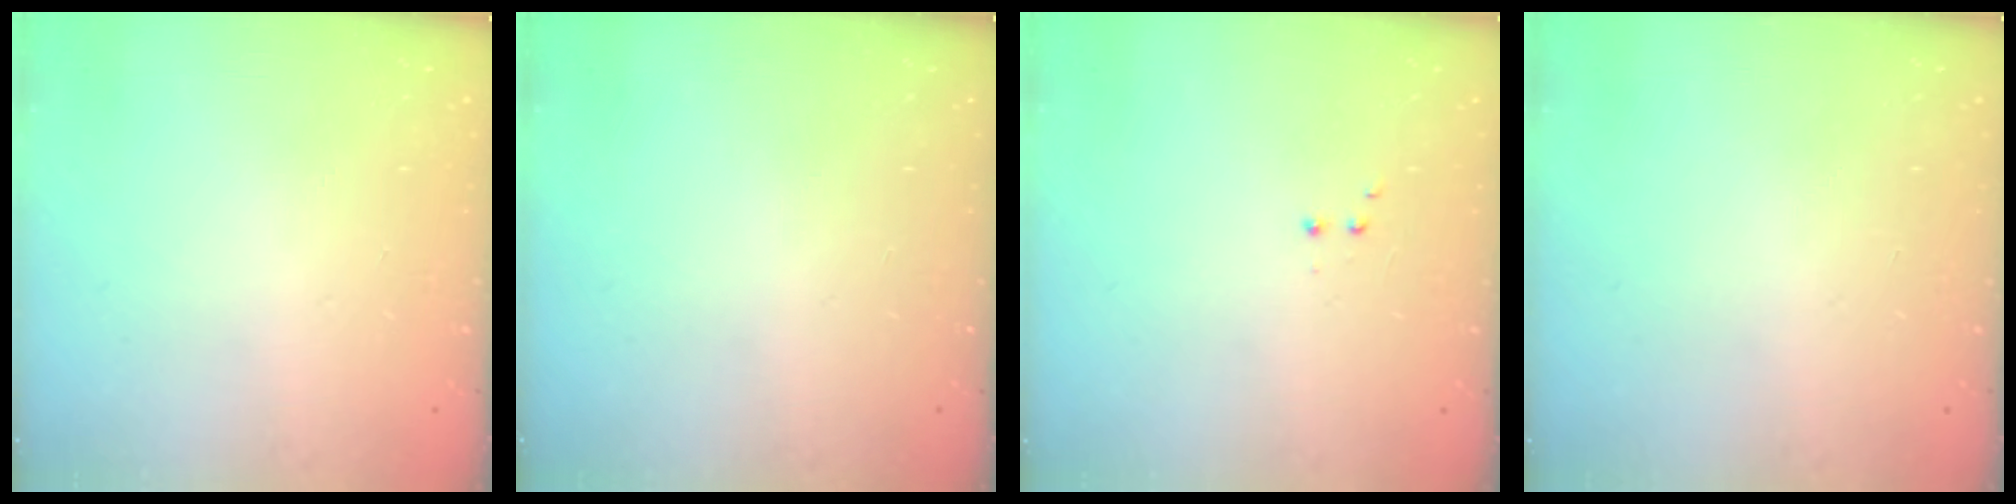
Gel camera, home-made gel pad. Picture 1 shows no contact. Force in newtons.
{"total": 0.0}
{"total": 1.9, "press": 1.8, "slide": 0.5}
{"total": 0.0}